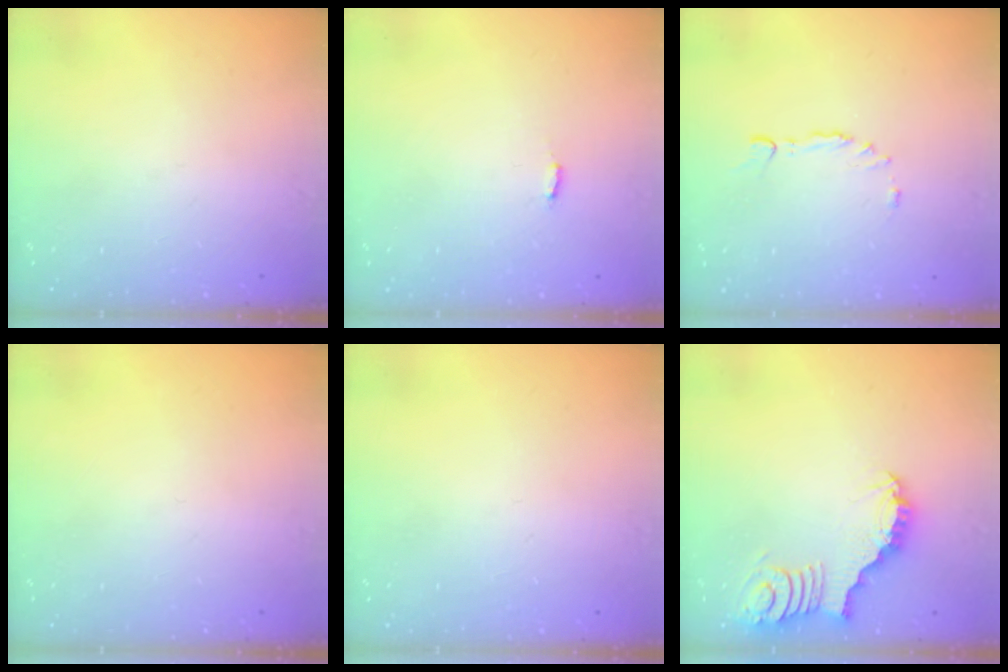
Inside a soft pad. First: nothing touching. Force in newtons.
{"total": 3.0, "press": 2.9, "slide": 0.5}
{"total": 4.8, "press": 4.7, "slide": 0.7}
{"total": 0.0}
{"total": 0.0}
{"total": 3.0, "press": 3.0, "slide": 0.0}